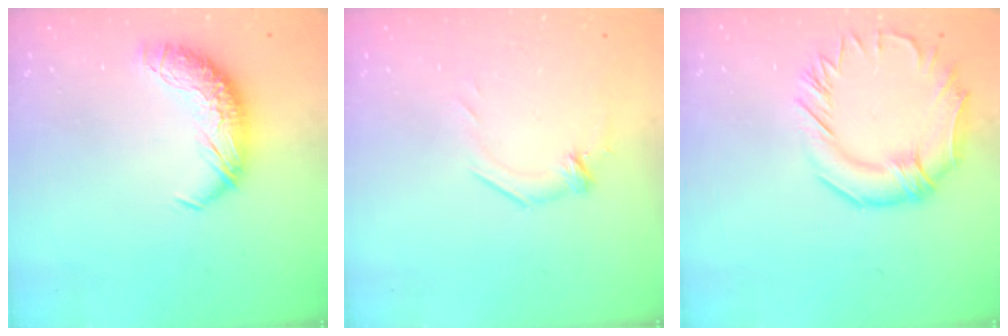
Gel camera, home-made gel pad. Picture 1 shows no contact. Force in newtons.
{"total": 3.9, "press": 3.7, "slide": 1.3}
{"total": 3.1, "press": 3.0, "slide": 1.0}